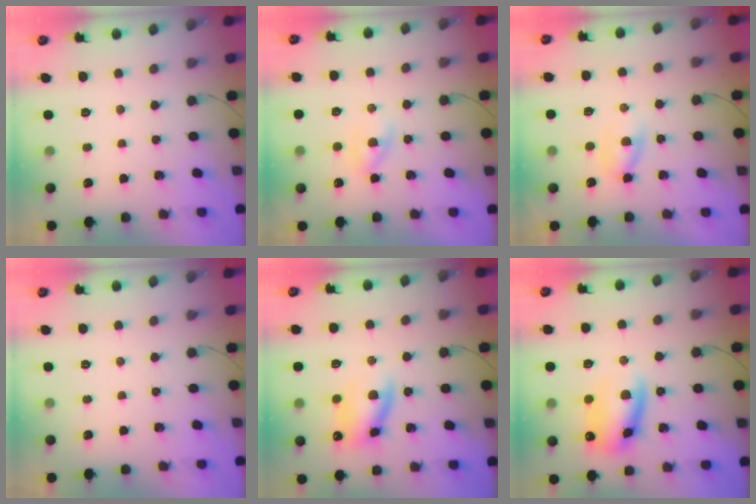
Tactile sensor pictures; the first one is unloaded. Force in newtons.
{"total": 2.2, "press": 2.0, "slide": 1.0}
{"total": 2.8, "press": 2.5, "slide": 1.1}
{"total": 0.0}
{"total": 11.3, "press": 11.0, "slide": 2.4}
{"total": 11.2, "press": 11.0, "slide": 1.9}